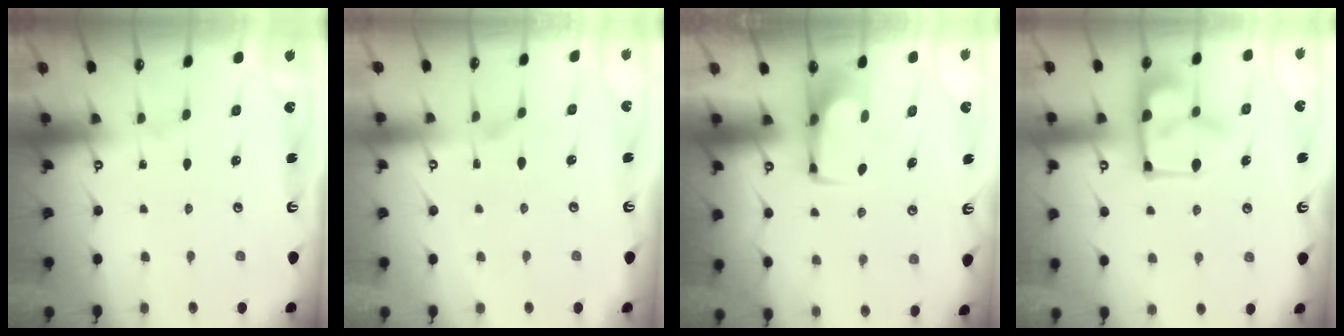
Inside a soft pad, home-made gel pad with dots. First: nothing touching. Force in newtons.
{"total": 1.1, "press": 0.4, "slide": 1.1}
{"total": 1.7, "press": 1.5, "slide": 0.7}
{"total": 11.4, "press": 11.4, "slide": 1.3}